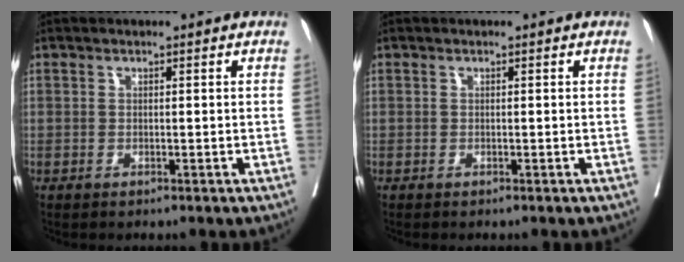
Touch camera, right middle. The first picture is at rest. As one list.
[{"total": 0.0}]